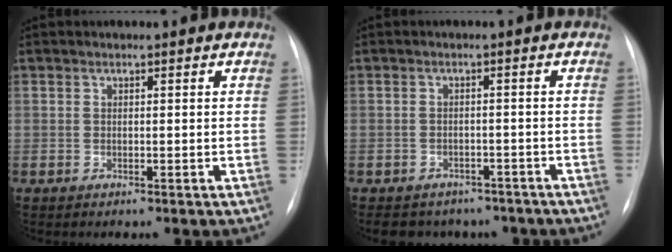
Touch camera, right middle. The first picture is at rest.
{"total": 8.9, "force": [-7.2, 5.0, 1.9], "torque": [-0.021, 0.008, -0.076]}